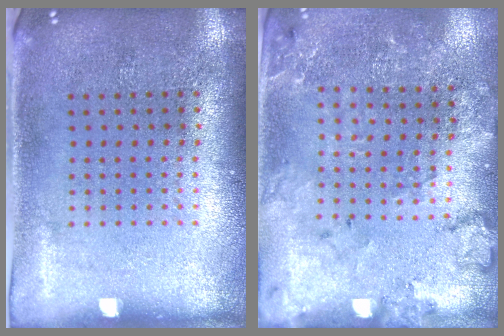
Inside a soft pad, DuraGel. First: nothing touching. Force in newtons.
{"total": 1.8, "press": 1.7, "slide": 0.4}